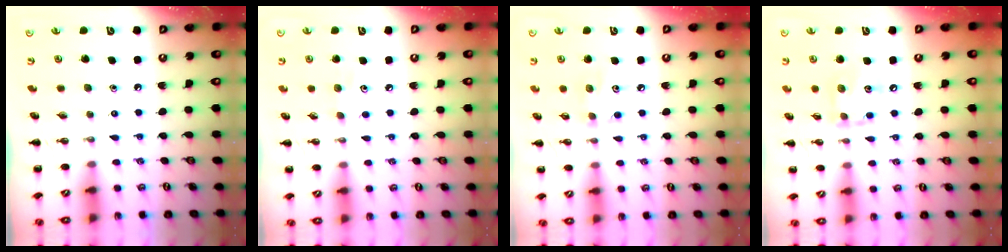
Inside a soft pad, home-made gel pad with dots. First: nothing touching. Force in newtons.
{"total": 3.9, "press": 3.8, "slide": 1.0}
{"total": 3.8, "press": 3.8, "slide": 0.6}
{"total": 8.9, "press": 8.9, "slide": 0.6}